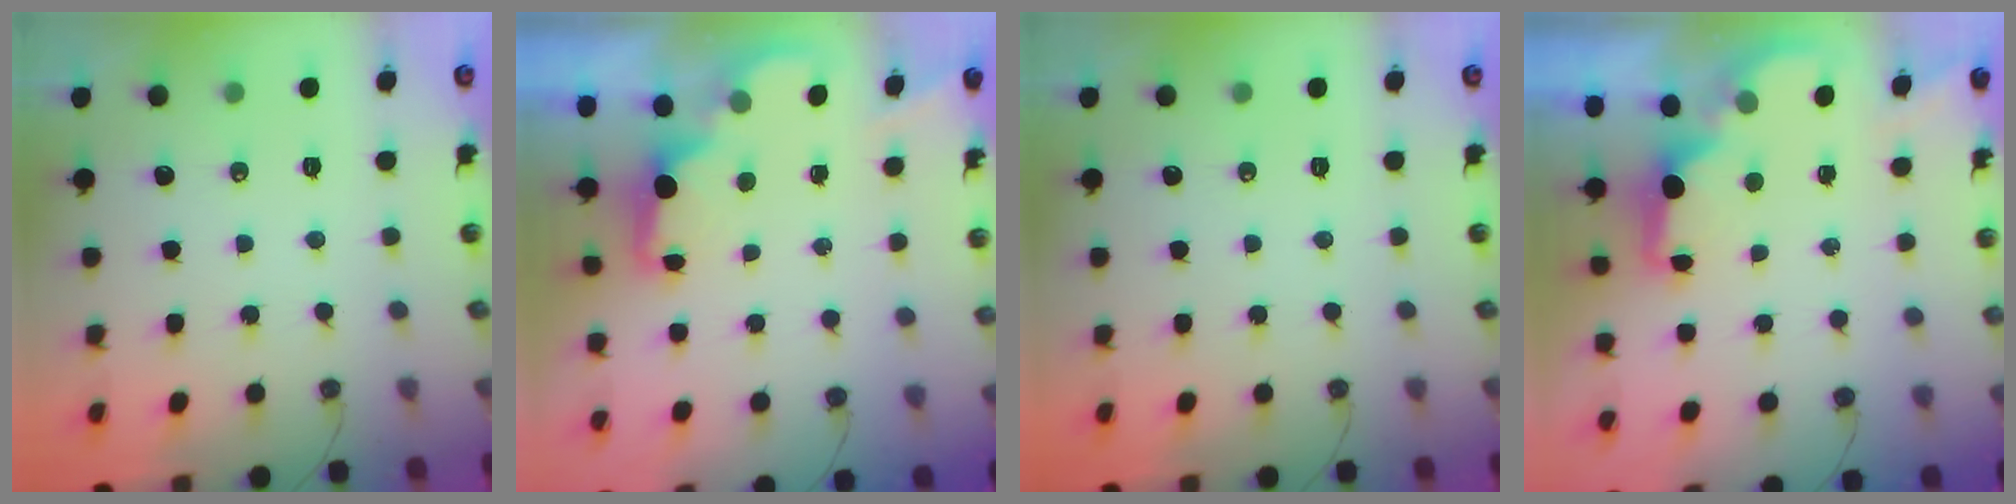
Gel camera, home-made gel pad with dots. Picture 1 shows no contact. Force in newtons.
{"total": 1.5, "press": 1.4, "slide": 0.7}
{"total": 0.0}
{"total": 2.0, "press": 1.9, "slide": 0.8}